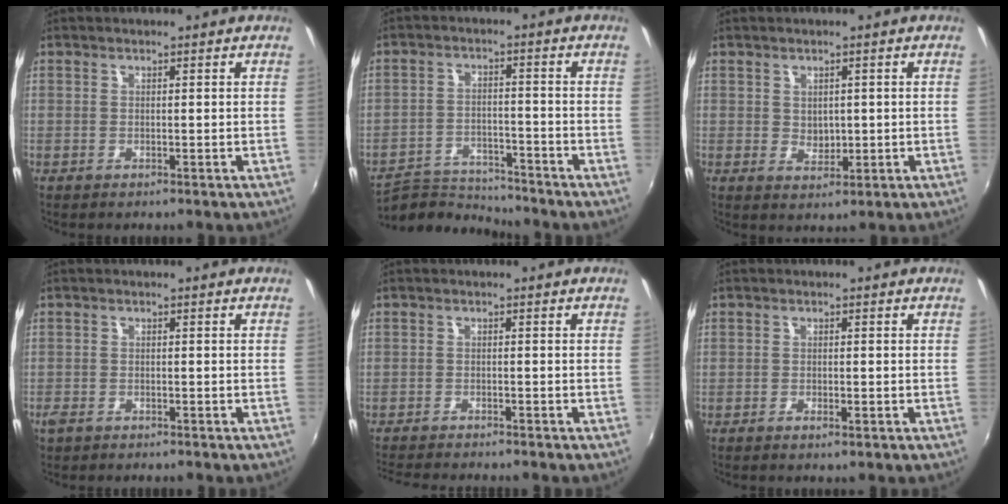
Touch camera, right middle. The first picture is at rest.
{"total": 8.3, "force": [-8.2, 1.6, 0.6], "torque": [-0.033, 0.009, -0.141]}
{"total": 2.7, "force": [0.3, 2.2, 1.5], "torque": [-0.021, -0.001, 0.009]}
{"total": 2.5, "force": [-1.9, 1.2, 1.0], "torque": [-0.028, -0.006, -0.034]}
{"total": 7.1, "force": [-6.5, 0.4, 2.7], "torque": [-0.066, -0.018, -0.105]}
{"total": 1.7, "force": [-1.0, 0.5, 1.2], "torque": [-0.024, -0.002, -0.018]}